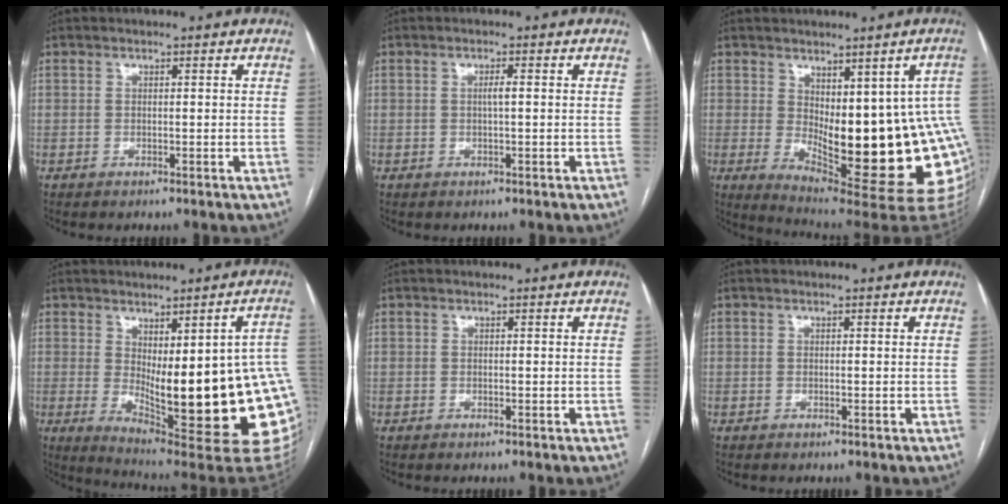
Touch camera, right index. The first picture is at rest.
{"total": 1.2, "force": [0.1, 0.0, 1.2], "torque": [-0.024, 0.001, 0.001]}
{"total": 20.7, "force": [-2.0, 6.3, 19.6], "torque": [-0.189, -0.007, -0.004]}
{"total": 24.8, "force": [-2.6, 5.2, 24.1], "torque": [-0.227, -0.012, -0.014]}
{"total": 0.0}
{"total": 0.0}